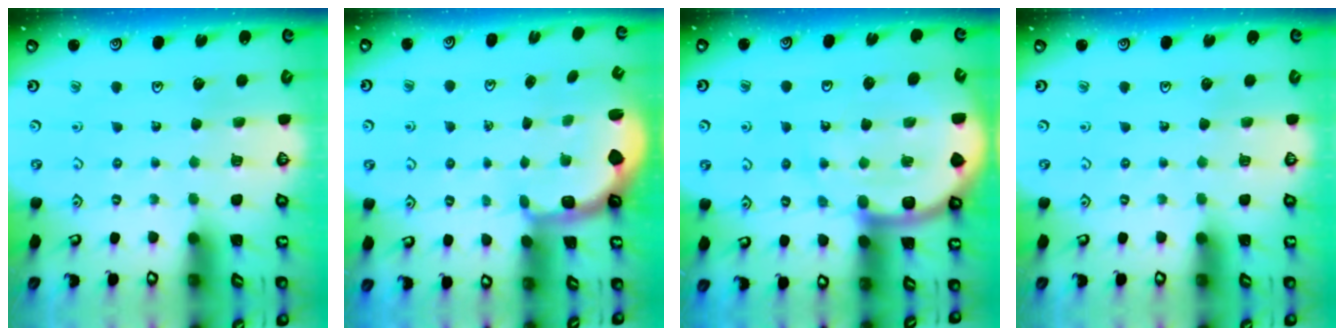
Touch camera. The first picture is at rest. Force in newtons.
{"total": 2.5, "press": 1.2, "slide": 2.1}
{"total": 12.4, "press": 12.4, "slide": 1.4}
{"total": 0.0}